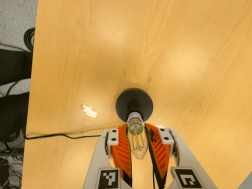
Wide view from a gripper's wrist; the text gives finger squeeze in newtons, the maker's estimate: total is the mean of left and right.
{"total": 25.4, "left": 25.4, "right": 25.4}